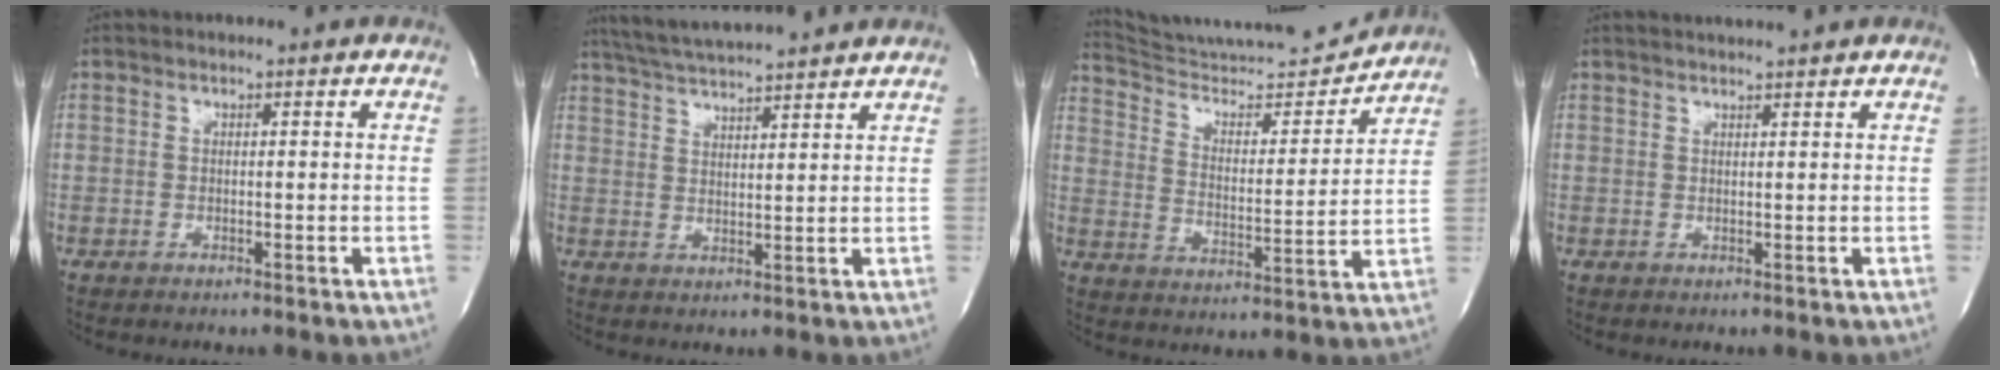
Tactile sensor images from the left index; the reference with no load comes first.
{"total": 10.7, "force": [9.8, -0.4, 4.3], "torque": [-0.082, 0.015, 0.150]}
{"total": 16.6, "force": [16.3, 0.1, 3.3], "torque": [-0.062, -0.039, 0.251]}
{"total": 3.4, "force": [3.1, -0.7, 1.0], "torque": [-0.010, 0.007, 0.042]}